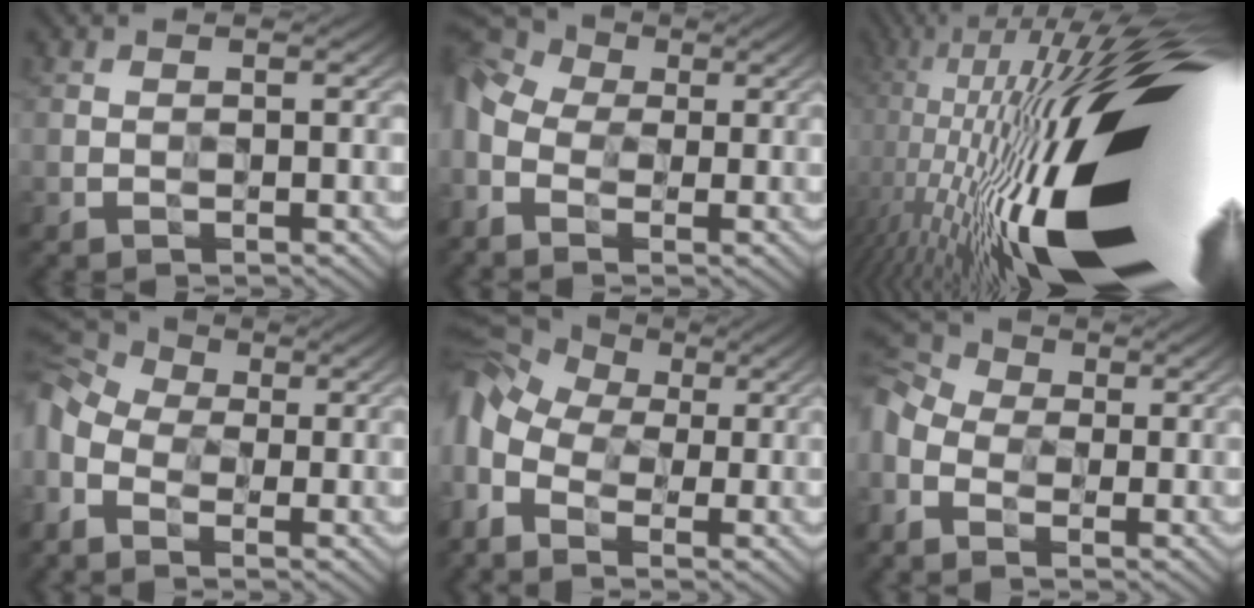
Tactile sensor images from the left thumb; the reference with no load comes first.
{"total": 10.3, "force": [-1.2, 7.6, 6.9], "torque": [-0.182, 0.000, -0.021]}
{"total": 23.1, "force": [-2.4, 6.1, 22.2], "torque": [-0.348, 0.048, -0.071]}
{"total": 11.0, "force": [-2.3, 7.7, 7.5], "torque": [-0.201, -0.011, -0.038]}
{"total": 10.8, "force": [-0.9, 7.7, 7.5], "torque": [-0.209, -0.017, -0.012]}
{"total": 9.4, "force": [-1.9, 7.0, 6.0], "torque": [-0.165, 0.002, -0.040]}